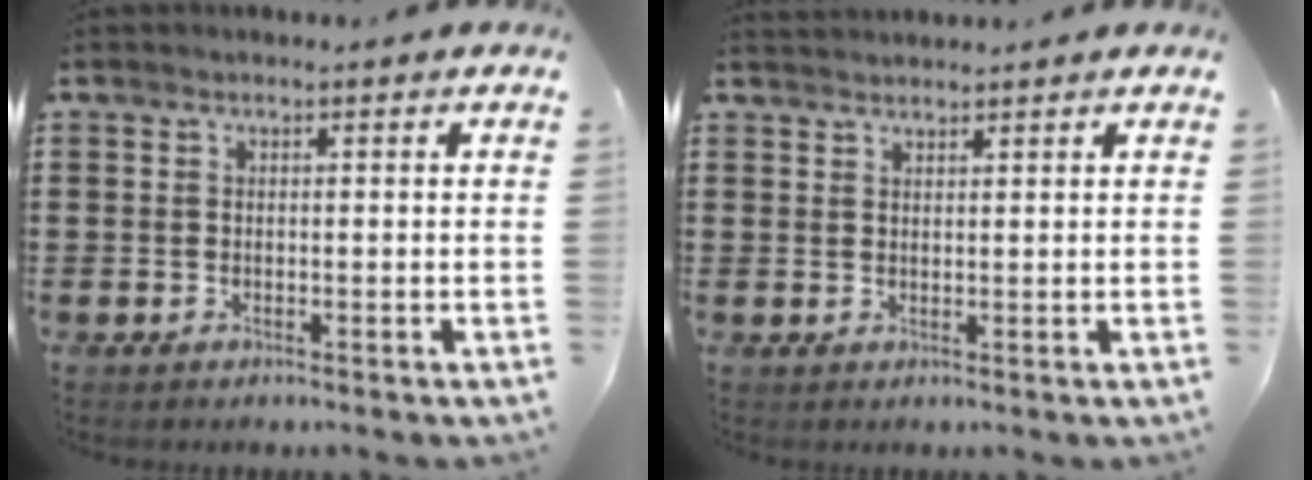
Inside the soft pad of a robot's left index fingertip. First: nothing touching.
{"total": 1.2, "force": [1.2, 0.0, 0.0], "torque": [-0.002, -0.001, 0.023]}